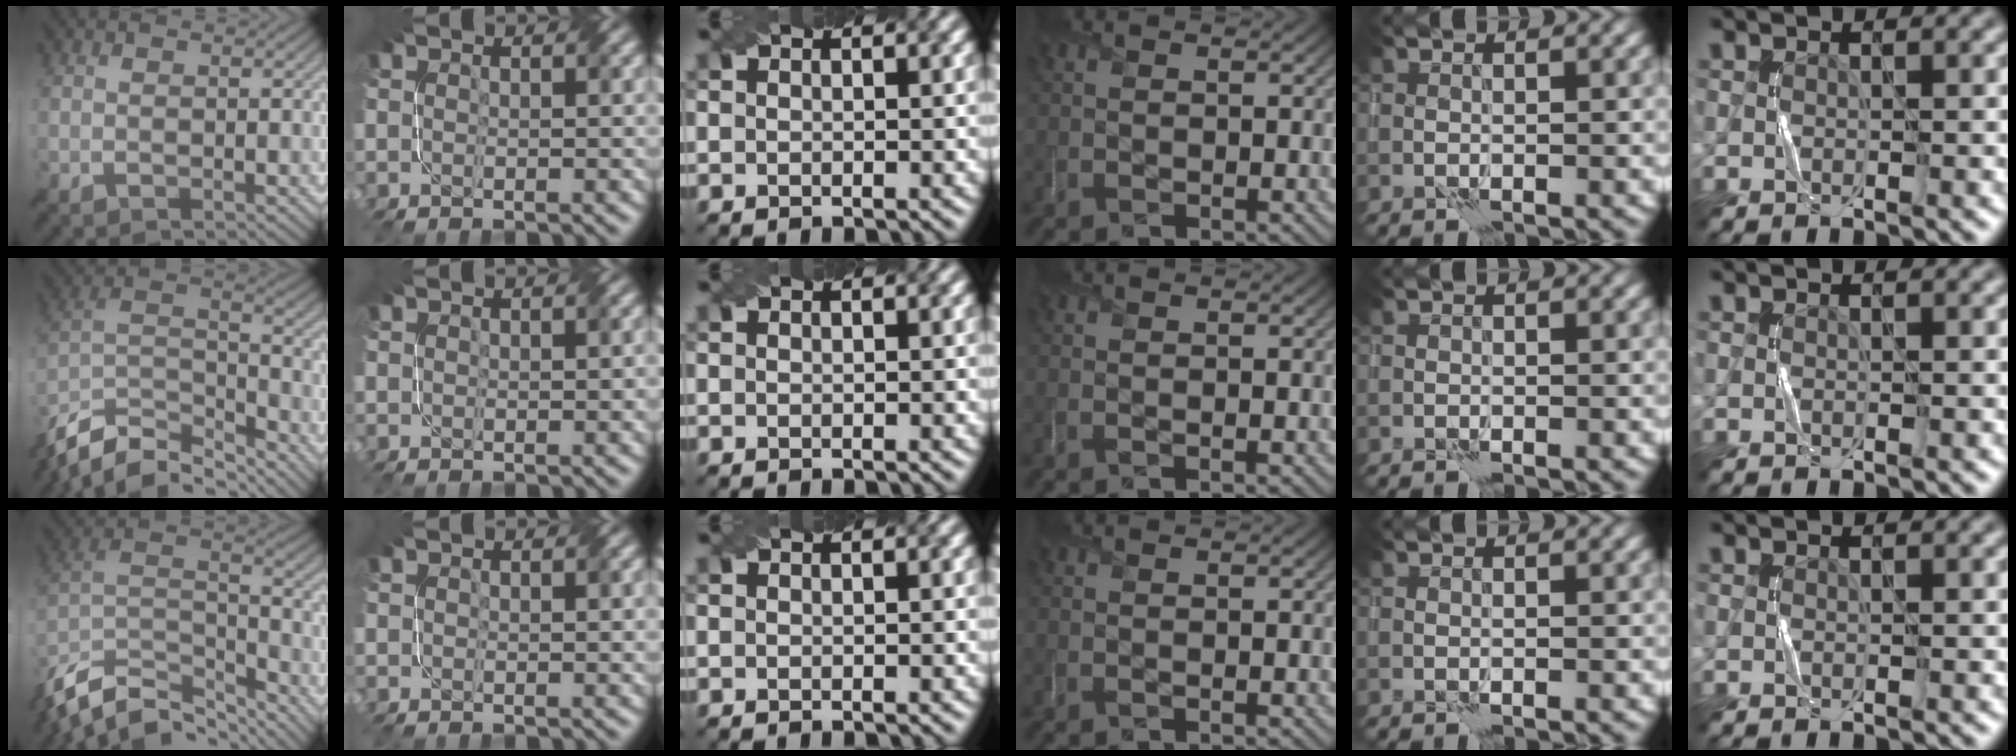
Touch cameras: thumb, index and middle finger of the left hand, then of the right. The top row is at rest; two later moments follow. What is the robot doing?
{"motion": "twist", "object": "screw"}